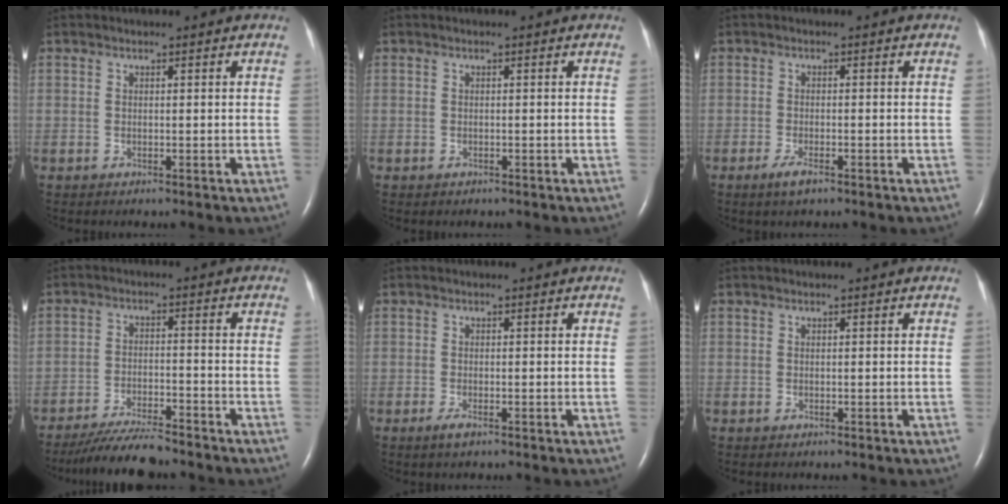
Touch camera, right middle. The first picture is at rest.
{"total": 0.0}
{"total": 2.4, "force": [-1.5, 0.6, 1.8], "torque": [-0.040, -0.003, -0.028]}
{"total": 8.4, "force": [-7.6, 0.8, 3.5], "torque": [-0.062, -0.021, -0.131]}
{"total": 1.4, "force": [-0.8, 0.3, 1.1], "torque": [-0.027, -0.004, -0.016]}
{"total": 0.0}